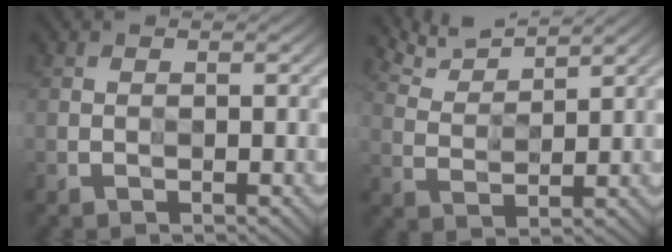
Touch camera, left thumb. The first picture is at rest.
{"total": 5.3, "force": [5.1, 0.7, 1.2], "torque": [-0.042, 0.008, 0.108]}